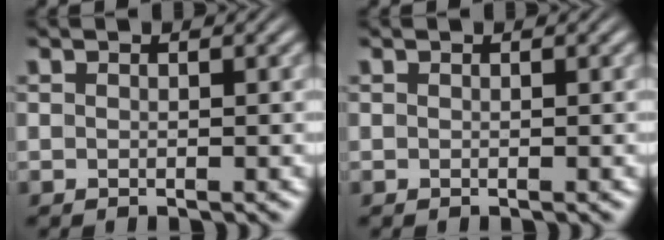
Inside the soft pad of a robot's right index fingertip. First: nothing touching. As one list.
[{"total": 0.0}]